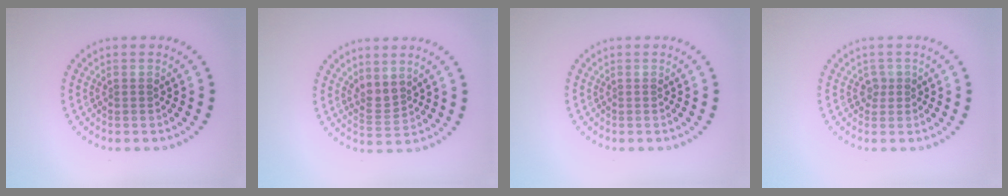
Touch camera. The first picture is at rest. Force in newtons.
{"total": 1.9, "press": 1.6, "slide": 1.1}
{"total": 0.0}
{"total": 1.1, "press": 0.8, "slide": 0.8}